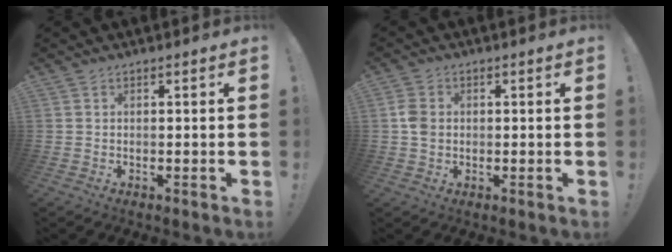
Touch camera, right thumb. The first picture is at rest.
{"total": 4.8, "force": [-0.1, 3.8, 2.9], "torque": [-0.062, 0.006, 0.000]}